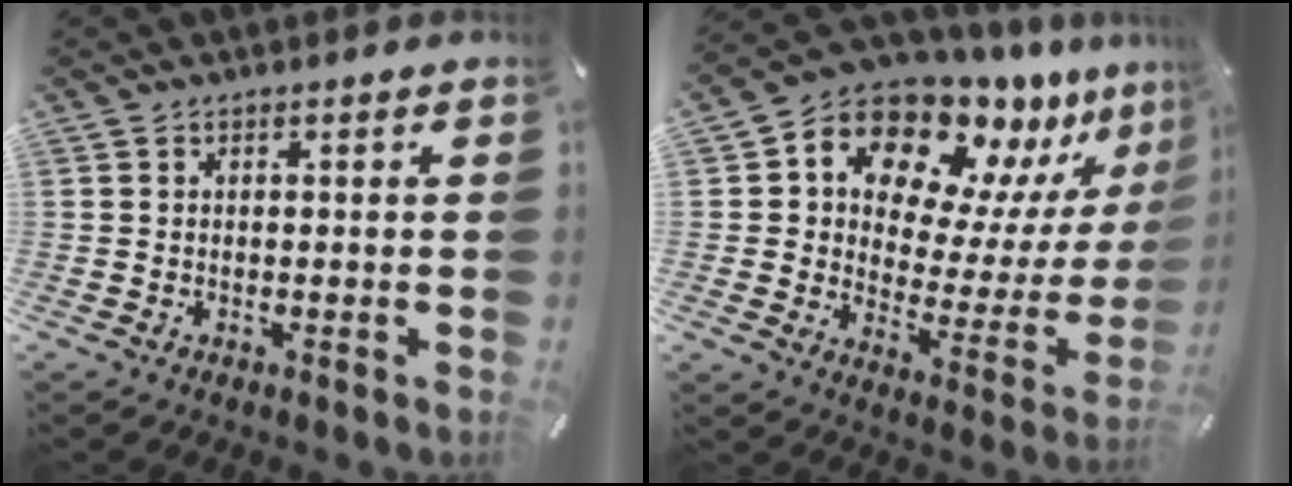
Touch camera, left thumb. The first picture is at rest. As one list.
[{"total": 13.4, "force": [11.2, 6.7, 3.4], "torque": [-0.059, -0.123, 0.193]}]